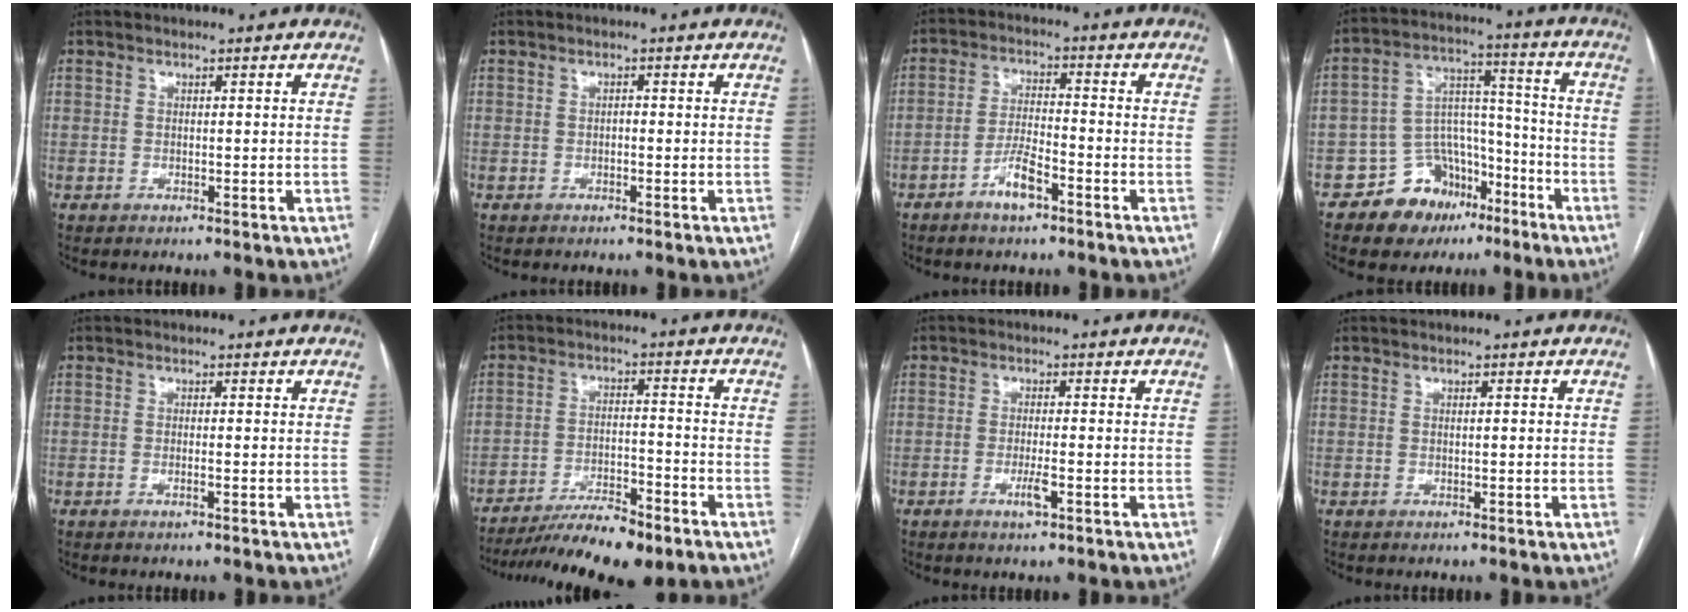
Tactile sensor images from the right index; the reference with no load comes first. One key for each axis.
{"total": 0.6, "fx": -0.2, "fy": 0.3, "fz": 0.4, "tx": -0.005, "ty": 0.003, "tz": -0.006}
{"total": 5.3, "fx": -3.3, "fy": 1.3, "fz": 4.0, "tx": -0.083, "ty": 0.005, "tz": -0.061}
{"total": 11.8, "fx": -7.2, "fy": 8.3, "fz": 4.2, "tx": -0.062, "ty": 0.052, "tz": -0.110}
{"total": 0.8, "fx": -0.4, "fy": 0.0, "fz": 0.7, "tx": -0.016, "ty": -0.001, "tz": -0.005}
{"total": 12.8, "fx": -10.1, "fy": 2.2, "fz": 7.5, "tx": -0.120, "ty": -0.013, "tz": -0.164}
{"total": 2.7, "fx": -1.2, "fy": 0.2, "fz": 2.4, "tx": -0.047, "ty": -0.003, "tz": -0.021}
{"total": 0.6, "fx": 0.1, "fy": 0.1, "fz": 0.6, "tx": -0.011, "ty": 0.001, "tz": 0.001}